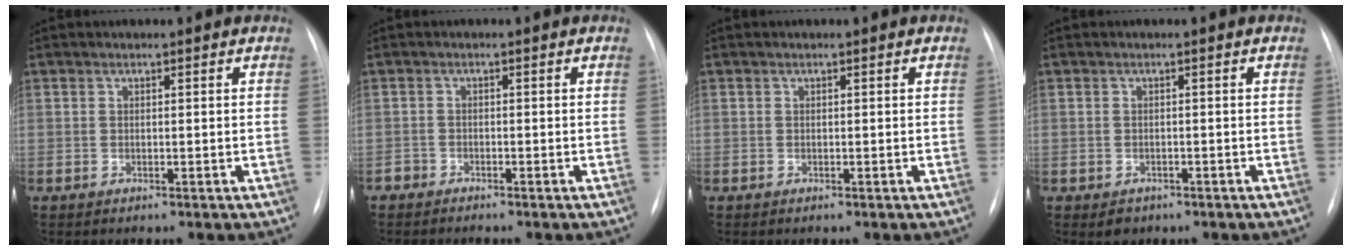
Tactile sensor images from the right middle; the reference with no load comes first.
{"total": 1.9, "force": [-1.8, 0.6, 0.1], "torque": [-0.002, -0.003, -0.031]}
{"total": 0.0}
{"total": 1.9, "force": [-1.1, 1.4, 0.5], "torque": [-0.007, 0.002, -0.010]}